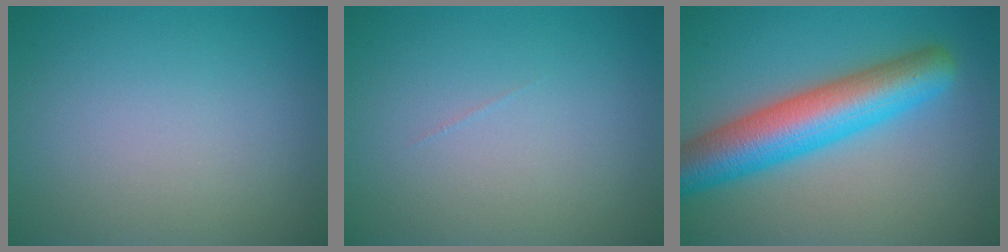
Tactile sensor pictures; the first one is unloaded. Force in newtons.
{"total": 0.0}
{"total": 8.4, "press": 8.4, "slide": 0.3}